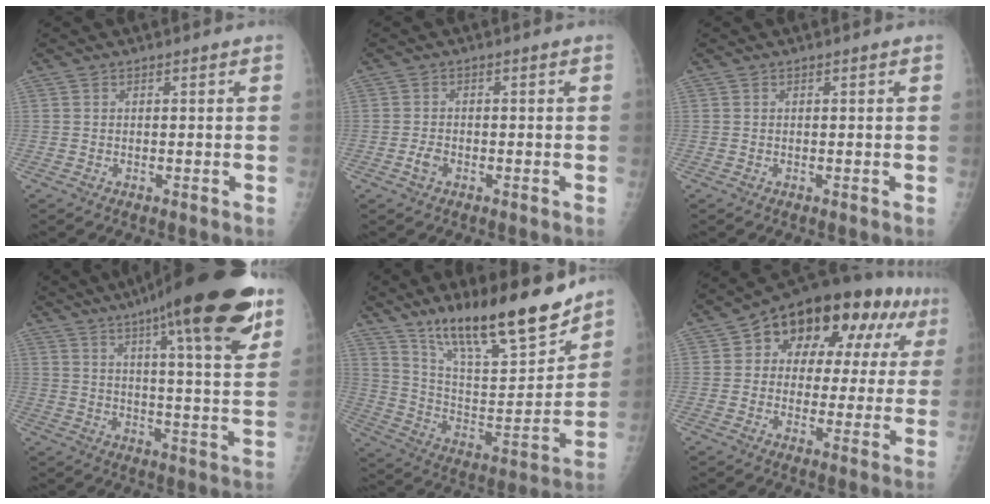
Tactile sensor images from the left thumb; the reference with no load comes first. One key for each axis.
{"total": 2.0, "fx": -0.9, "fy": 1.2, "fz": 1.3, "tx": -0.028, "ty": 0.008, "tz": -0.019}
{"total": 0.0}
{"total": 25.2, "fx": 15.4, "fy": 4.6, "fz": 19.4, "tx": -0.272, "ty": -0.039, "tz": 0.216}
{"total": 22.6, "fx": 17.1, "fy": 5.4, "fz": 13.7, "tx": -0.193, "ty": -0.090, "tz": 0.293}
{"total": 19.2, "fx": 7.5, "fy": 11.3, "fz": 13.6, "tx": -0.133, "ty": 0.014, "tz": 0.095}